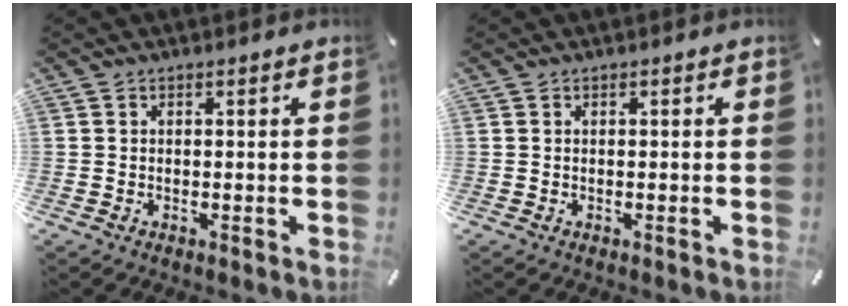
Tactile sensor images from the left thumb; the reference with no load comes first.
{"total": 0.0}